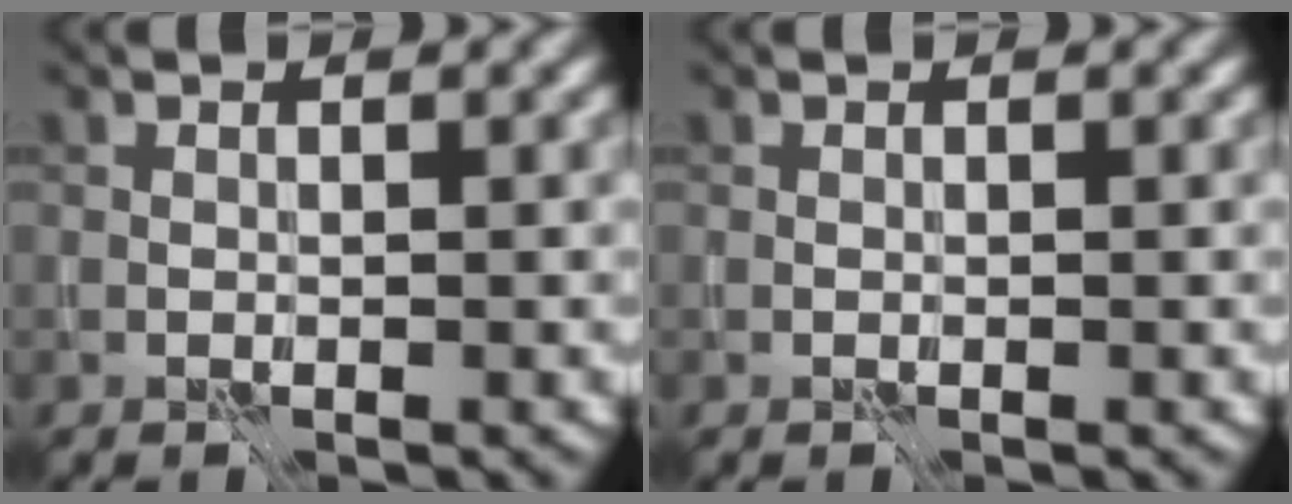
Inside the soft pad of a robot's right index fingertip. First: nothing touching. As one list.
[{"total": 0.0}]